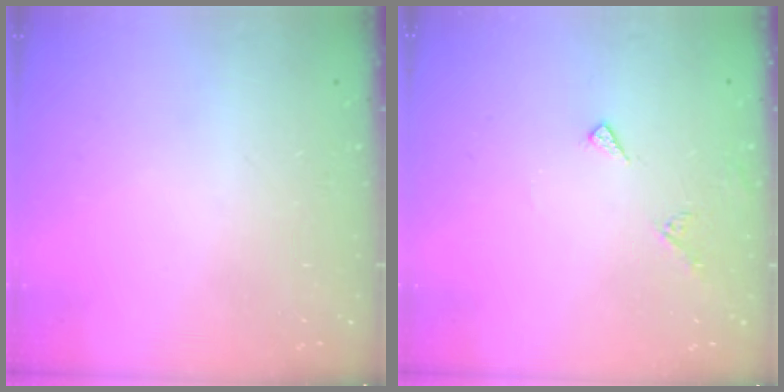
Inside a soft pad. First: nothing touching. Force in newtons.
{"total": 6.5, "press": 6.5, "slide": 0.7}